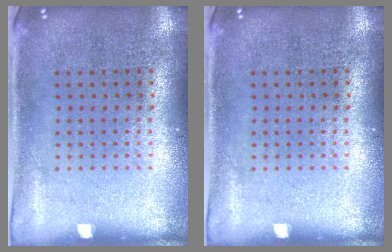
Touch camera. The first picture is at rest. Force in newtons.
{"total": 0.0}